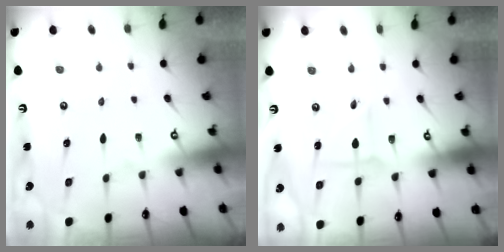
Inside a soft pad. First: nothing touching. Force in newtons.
{"total": 2.8, "press": 2.8, "slide": 0.2}